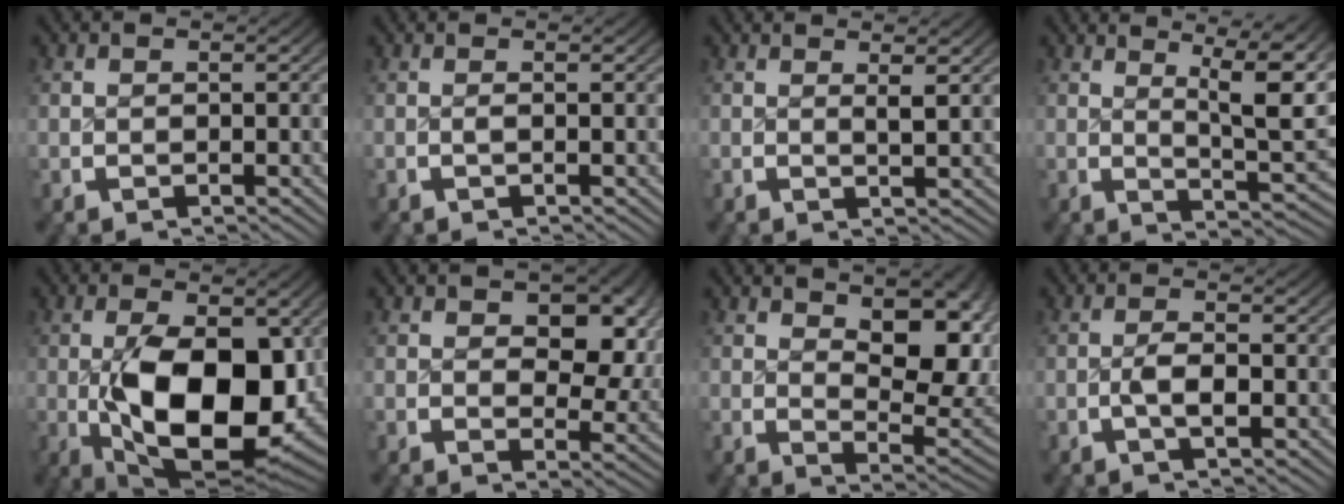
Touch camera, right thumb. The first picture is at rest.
{"total": 0.8, "force": [-0.1, -0.8, -0.1], "torque": [0.000, -0.001, -0.002]}
{"total": 1.5, "force": [1.0, -1.1, 0.3], "torque": [-0.004, -0.003, 0.017]}
{"total": 6.6, "force": [2.4, 1.7, 5.9], "torque": [-0.068, -0.008, 0.037]}
{"total": 15.7, "force": [-2.3, 8.5, 13.0], "torque": [-0.247, -0.060, -0.012]}
{"total": 6.2, "force": [1.4, 3.7, 4.7], "torque": [-0.065, -0.026, 0.027]}
{"total": 7.2, "force": [1.5, 3.7, 6.0], "torque": [-0.096, -0.041, 0.040]}
{"total": 1.7, "force": [-0.6, 0.2, 1.6], "torque": [-0.032, 0.000, -0.015]}